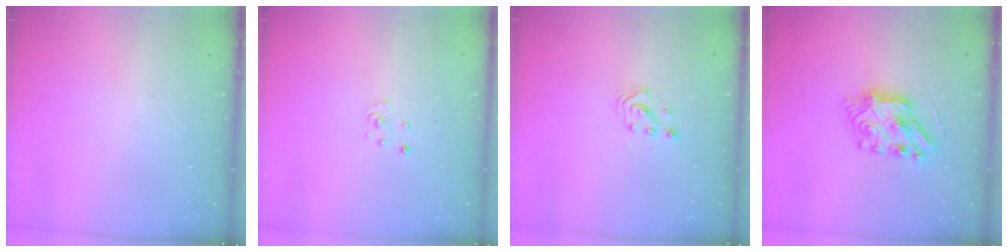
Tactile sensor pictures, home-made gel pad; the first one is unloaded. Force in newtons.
{"total": 2.6, "press": 2.6, "slide": 0.2}
{"total": 2.2, "press": 2.2, "slide": 0.2}
{"total": 8.4, "press": 8.4, "slide": 0.5}